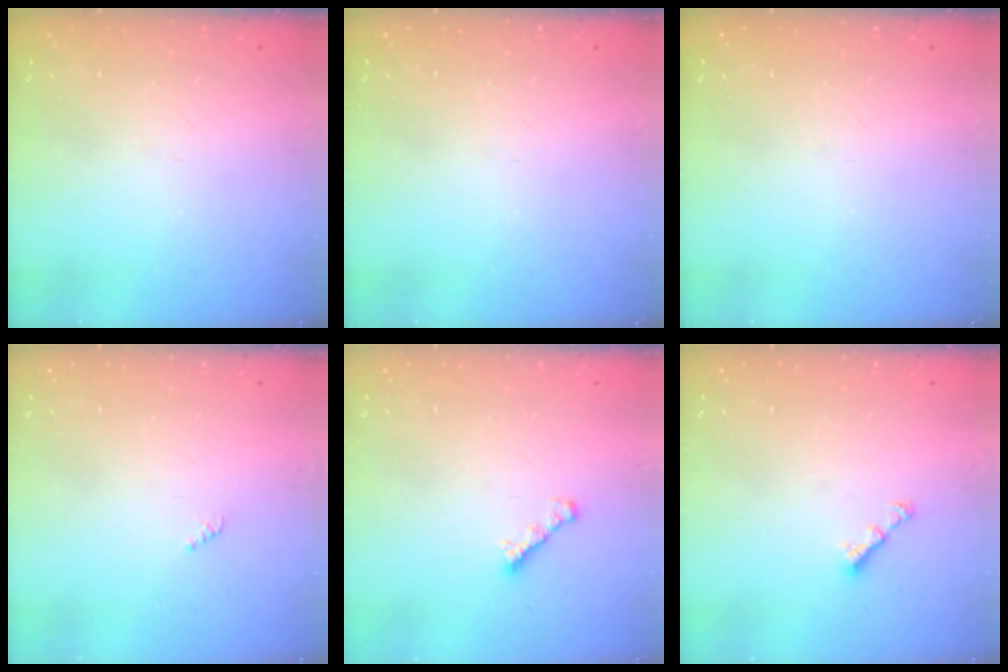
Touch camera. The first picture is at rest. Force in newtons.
{"total": 0.0}
{"total": 0.0}
{"total": 0.7, "press": 0.7, "slide": 0.3}
{"total": 1.8, "press": 1.7, "slide": 0.6}
{"total": 2.9, "press": 2.8, "slide": 0.6}